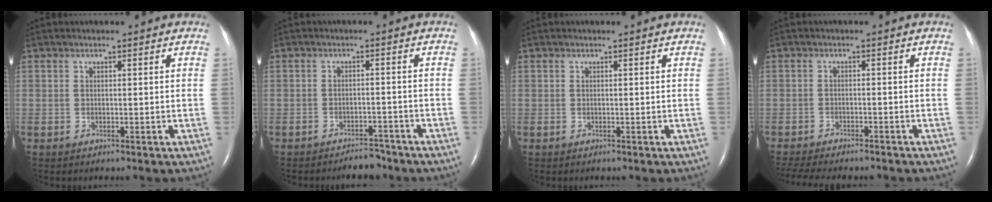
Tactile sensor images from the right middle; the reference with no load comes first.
{"total": 3.6, "force": [-3.3, 1.2, 0.9], "torque": [-0.013, 0.001, -0.049]}
{"total": 0.0}
{"total": 12.0, "force": [-10.6, 2.0, 5.2], "torque": [-0.091, -0.012, -0.147]}